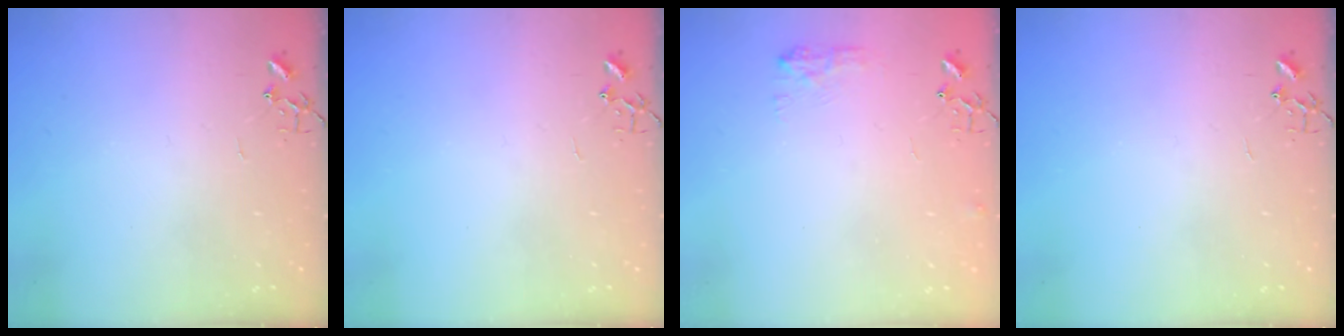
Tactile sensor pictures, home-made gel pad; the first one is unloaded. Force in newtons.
{"total": 0.0}
{"total": 7.4, "press": 7.4, "slide": 0.5}
{"total": 0.0}